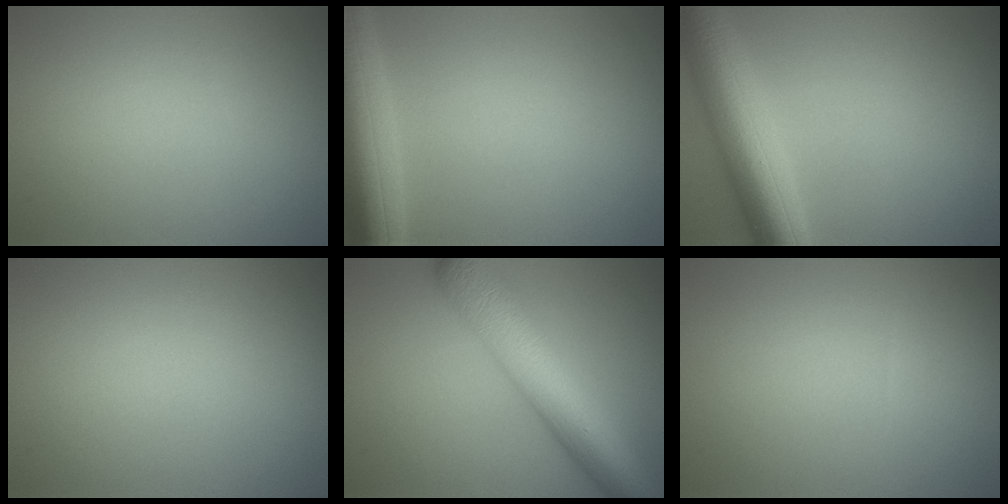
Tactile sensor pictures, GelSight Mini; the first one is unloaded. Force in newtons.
{"total": 7.7, "press": 7.7, "slide": 0.5}
{"total": 8.2, "press": 8.2, "slide": 0.3}
{"total": 0.0}
{"total": 9.0, "press": 9.0, "slide": 0.1}
{"total": 0.0}